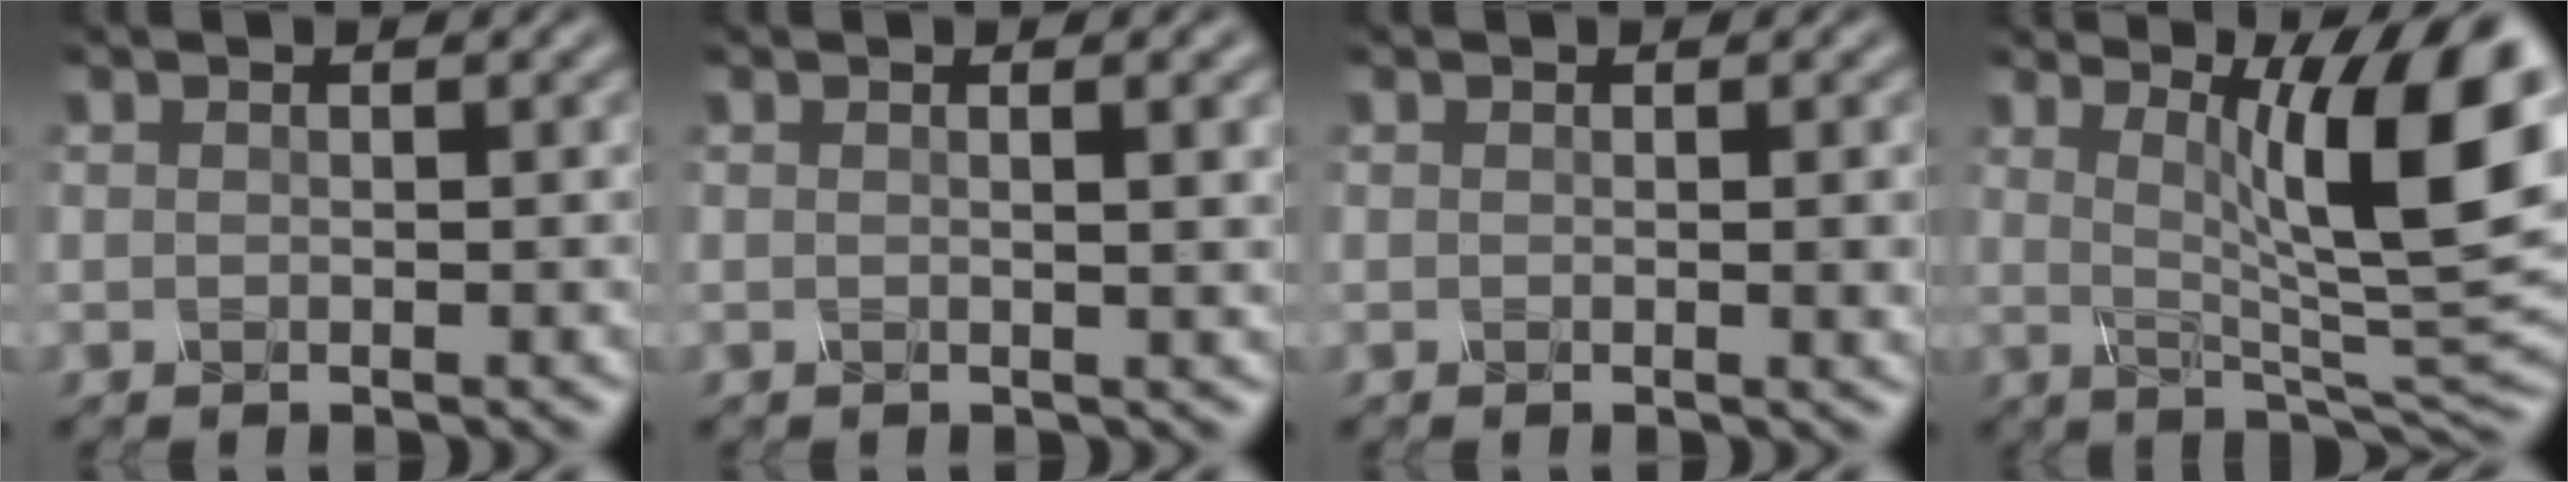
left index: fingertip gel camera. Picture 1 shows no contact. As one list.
[{"total": 3.2, "force": [0.7, 1.1, 2.9], "torque": [-0.025, 0.005, -0.001]}, {"total": 1.5, "force": [0.1, 0.4, 1.5], "torque": [-0.015, 0.000, -0.002]}, {"total": 12.4, "force": [3.4, 2.8, 11.6], "torque": [-0.140, -0.007, 0.052]}]